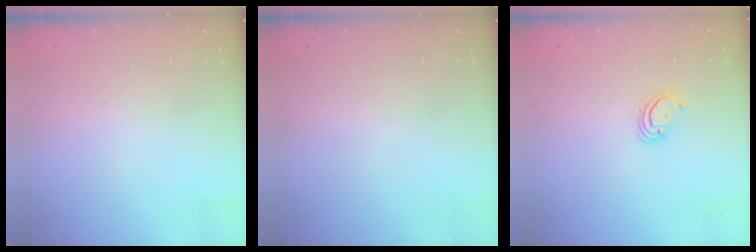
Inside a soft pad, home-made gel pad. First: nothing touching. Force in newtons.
{"total": 0.0}
{"total": 3.2, "press": 3.2, "slide": 0.2}